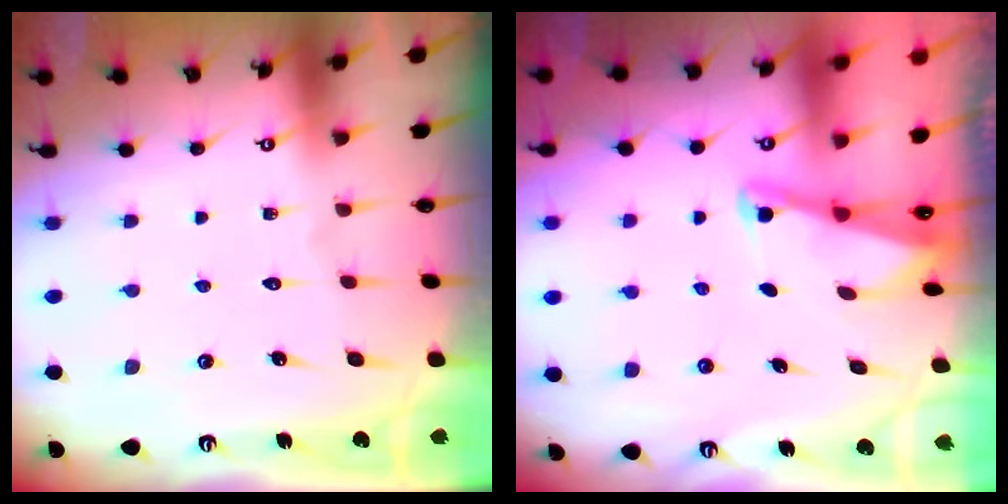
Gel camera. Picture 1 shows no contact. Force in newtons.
{"total": 2.0, "press": 2.0, "slide": 0.3}